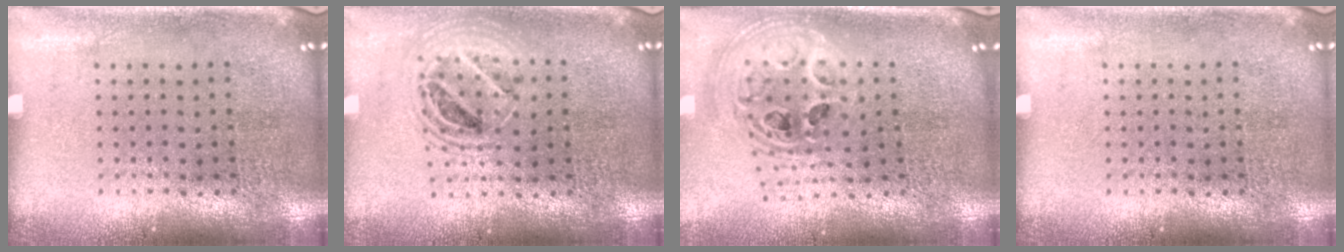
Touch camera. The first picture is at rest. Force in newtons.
{"total": 1.4, "press": 1.2, "slide": 0.7}
{"total": 2.4, "press": 1.8, "slide": 1.6}
{"total": 0.0}